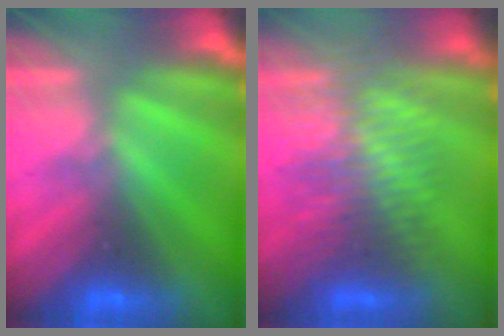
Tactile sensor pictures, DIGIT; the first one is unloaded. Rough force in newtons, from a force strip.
{"total": 3.5}